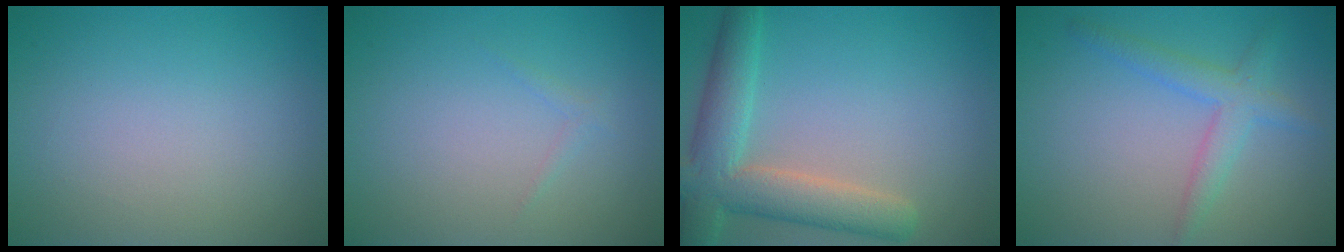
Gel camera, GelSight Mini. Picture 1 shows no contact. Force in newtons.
{"total": 0.6, "press": 0.6, "slide": 0.0}
{"total": 6.5, "press": 6.4, "slide": 0.8}
{"total": 2.8, "press": 2.8, "slide": 0.1}